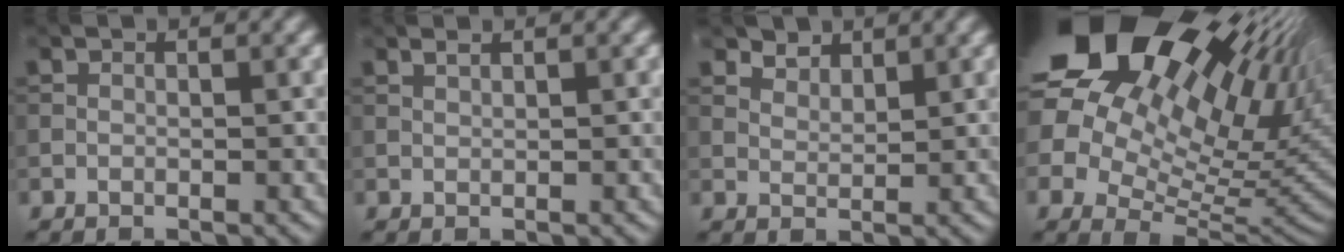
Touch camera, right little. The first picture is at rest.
{"total": 0.5, "force": [0.5, 0.0, 0.3], "torque": [-0.005, 0.001, 0.011]}
{"total": 2.2, "force": [2.0, 0.8, 0.6], "torque": [-0.014, -0.001, 0.039]}
{"total": 22.4, "force": [10.9, 13.5, 14.2], "torque": [-0.273, 0.059, 0.194]}